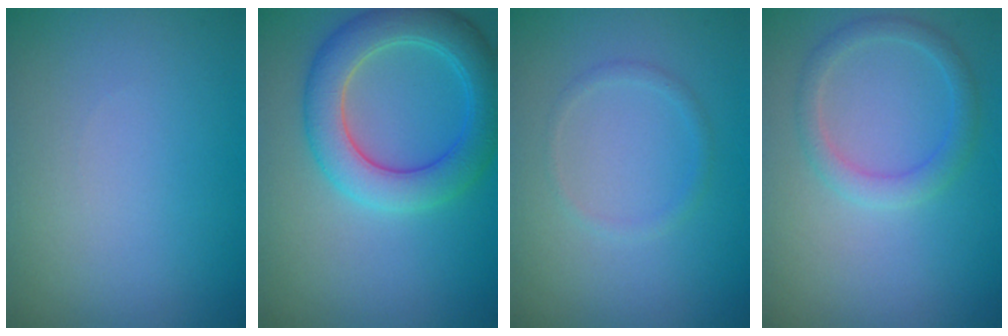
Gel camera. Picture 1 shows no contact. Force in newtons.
{"total": 5.8, "press": 5.8, "slide": 0.2}
{"total": 0.9, "press": 0.9, "slide": 0.1}
{"total": 2.2, "press": 2.2, "slide": 0.1}